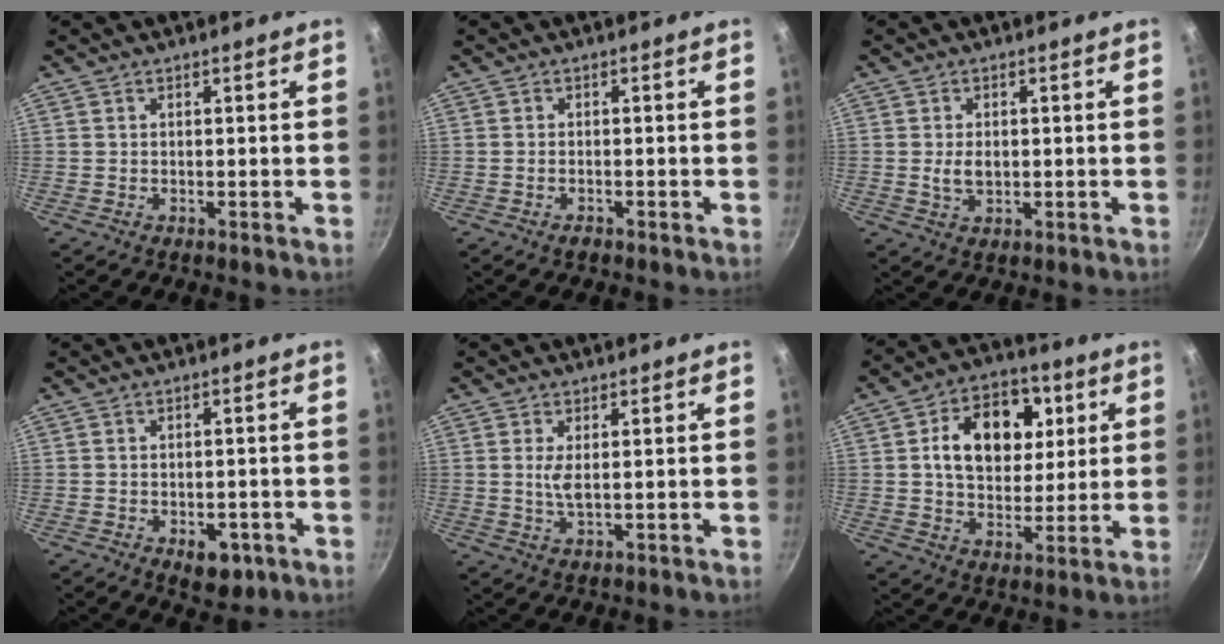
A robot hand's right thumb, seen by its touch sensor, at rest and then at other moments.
{"total": 1.2, "force": [-0.9, 0.6, 0.5], "torque": [-0.011, 0.006, -0.015]}
{"total": 3.5, "force": [0.0, 2.3, 2.6], "torque": [-0.044, -0.003, 0.003]}
{"total": 5.2, "force": [-2.3, 3.0, 3.5], "torque": [-0.037, 0.008, -0.024]}
{"total": 3.0, "force": [0.3, 1.0, 2.8], "torque": [-0.063, -0.008, 0.011]}
{"total": 15.7, "force": [3.9, 10.8, 10.6], "torque": [-0.129, 0.004, 0.060]}